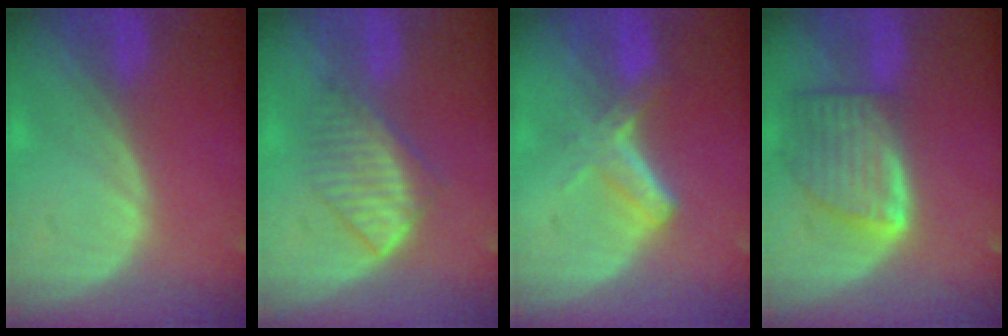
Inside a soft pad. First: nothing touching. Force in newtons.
{"total": 5.9, "press": 5.7, "slide": 1.4}
{"total": 5.6, "press": 4.8, "slide": 2.8}
{"total": 8.0, "press": 7.2, "slide": 3.5}